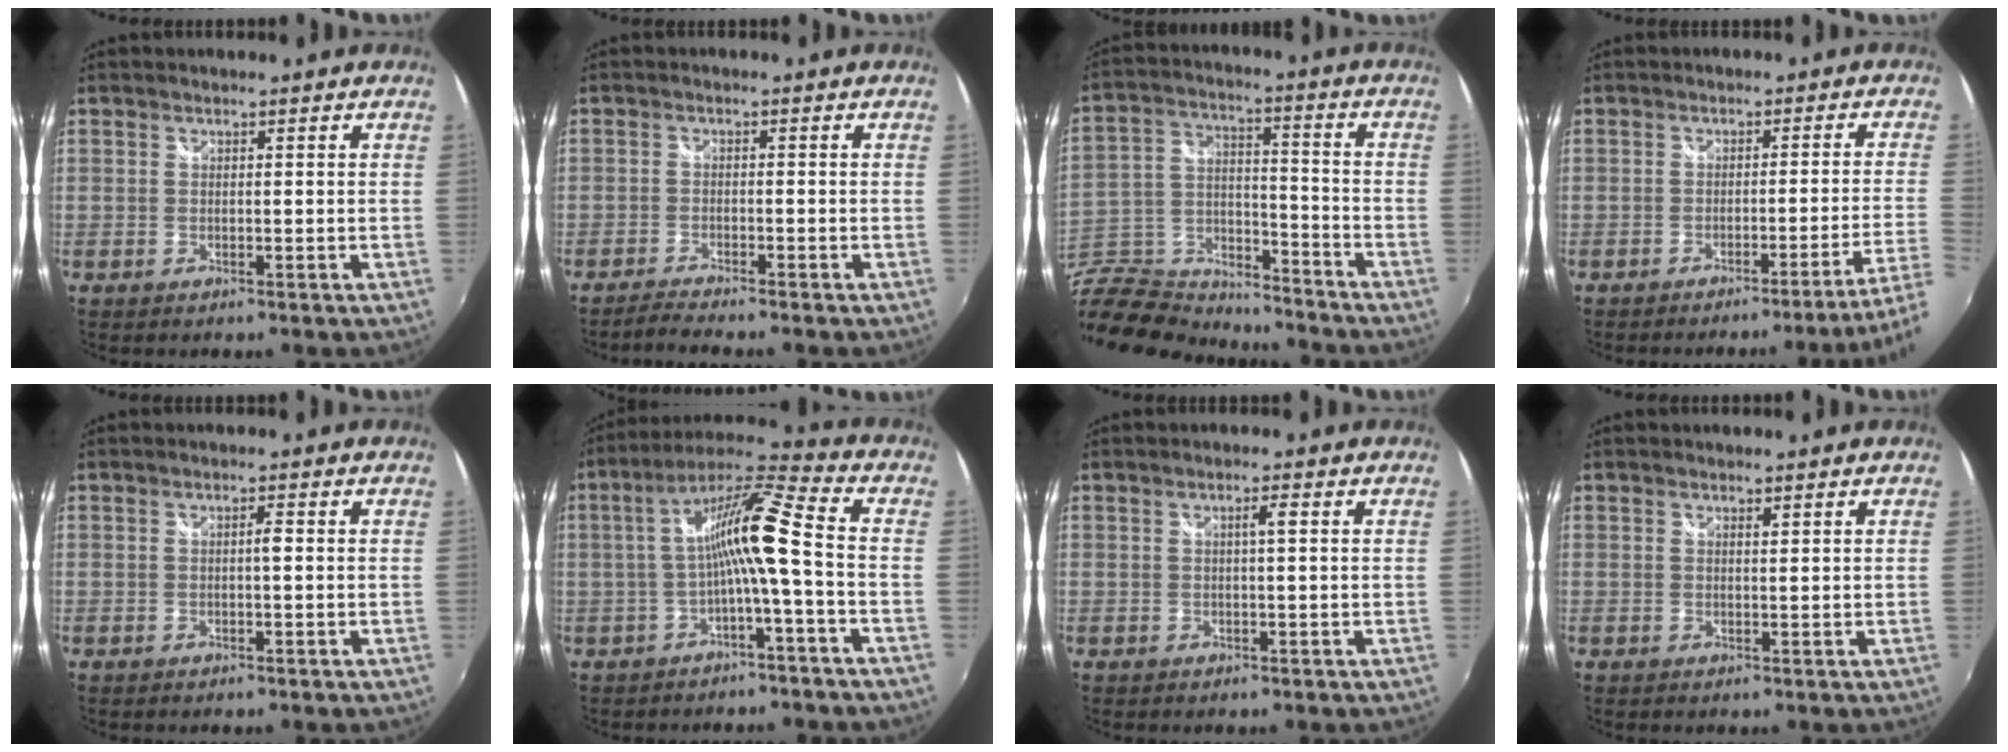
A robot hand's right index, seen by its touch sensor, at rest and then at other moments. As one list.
[{"total": 2.5, "force": [-2.3, -0.6, 0.7], "torque": [-0.029, -0.006, -0.049]}, {"total": 20.6, "force": [-16.3, 9.0, 8.8], "torque": [-0.220, 0.005, -0.272]}, {"total": 7.6, "force": [-5.6, -3.2, 3.9], "torque": [-0.050, -0.023, -0.074]}, {"total": 1.1, "force": [-0.1, 0.1, 1.1], "torque": [-0.018, 0.004, -0.003]}, {"total": 10.6, "force": [-2.2, 0.1, 10.3], "torque": [-0.200, 0.019, -0.039]}, {"total": 1.6, "force": [0.3, -0.1, 1.6], "torque": [-0.027, 0.002, 0.003]}, {"total": 0.8, "force": [0.5, 0.1, 0.5], "torque": [-0.007, 0.001, 0.009]}]